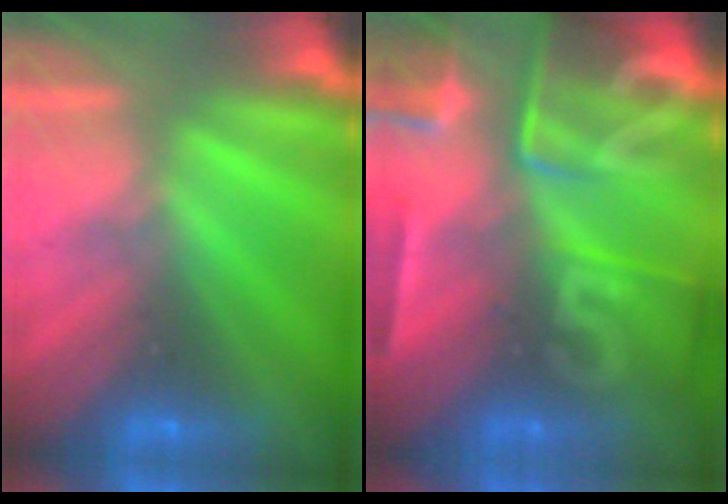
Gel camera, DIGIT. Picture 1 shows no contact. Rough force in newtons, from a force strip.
{"total": 9.0}